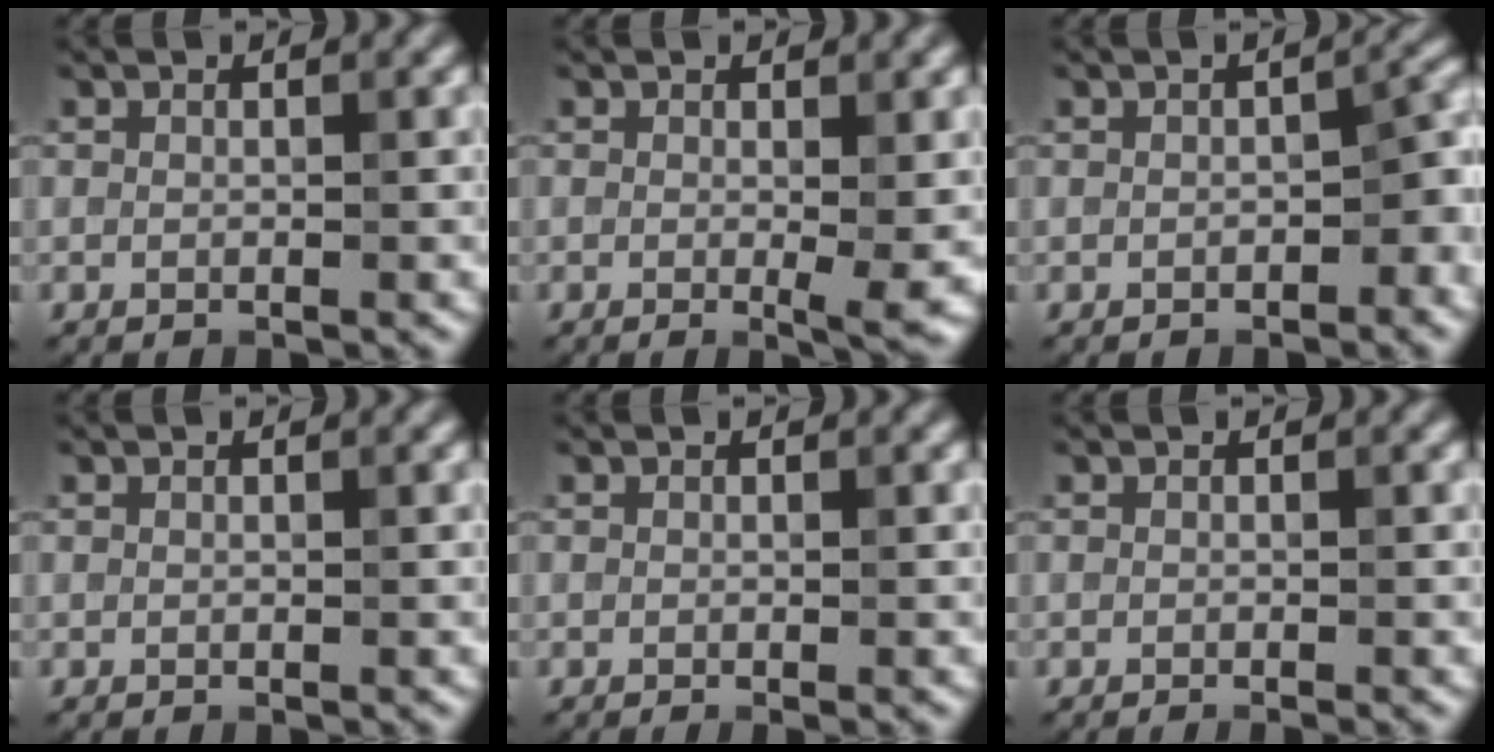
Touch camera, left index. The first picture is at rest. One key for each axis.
{"total": 2.0, "fx": -0.1, "fy": 0.3, "fz": 2.0, "tx": -0.029, "ty": -0.010, "tz": -0.002}
{"total": 3.0, "fx": -0.8, "fy": 1.6, "fz": 2.5, "tx": -0.027, "ty": 0.004, "tz": -0.012}
{"total": 0.0}
{"total": 0.6, "fx": -0.3, "fy": 0.2, "fz": 0.5, "tx": -0.006, "ty": -0.007, "tz": -0.005}
{"total": 0.8, "fx": -0.5, "fy": 0.2, "fz": 0.6, "tx": -0.004, "ty": -0.006, "tz": -0.010}